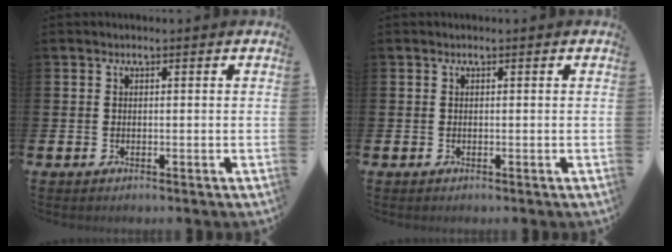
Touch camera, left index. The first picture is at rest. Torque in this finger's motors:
{"motor_torque": [-0.01, 0.00, 0.00, 0.00]}